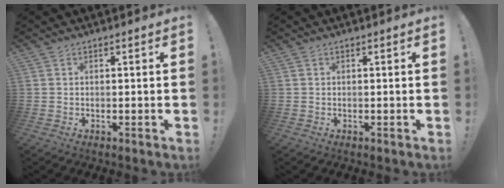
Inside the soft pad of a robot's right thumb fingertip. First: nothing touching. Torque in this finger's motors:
{"motor_torque": [0.00, 0.00, -0.07, 0.07, 0.00]}